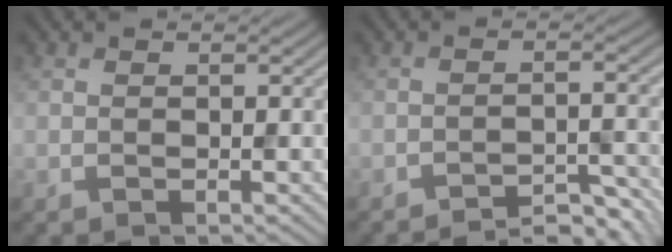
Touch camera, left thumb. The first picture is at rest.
{"total": 4.9, "force": [-4.6, 0.5, 1.8], "torque": [-0.033, 0.013, -0.063]}